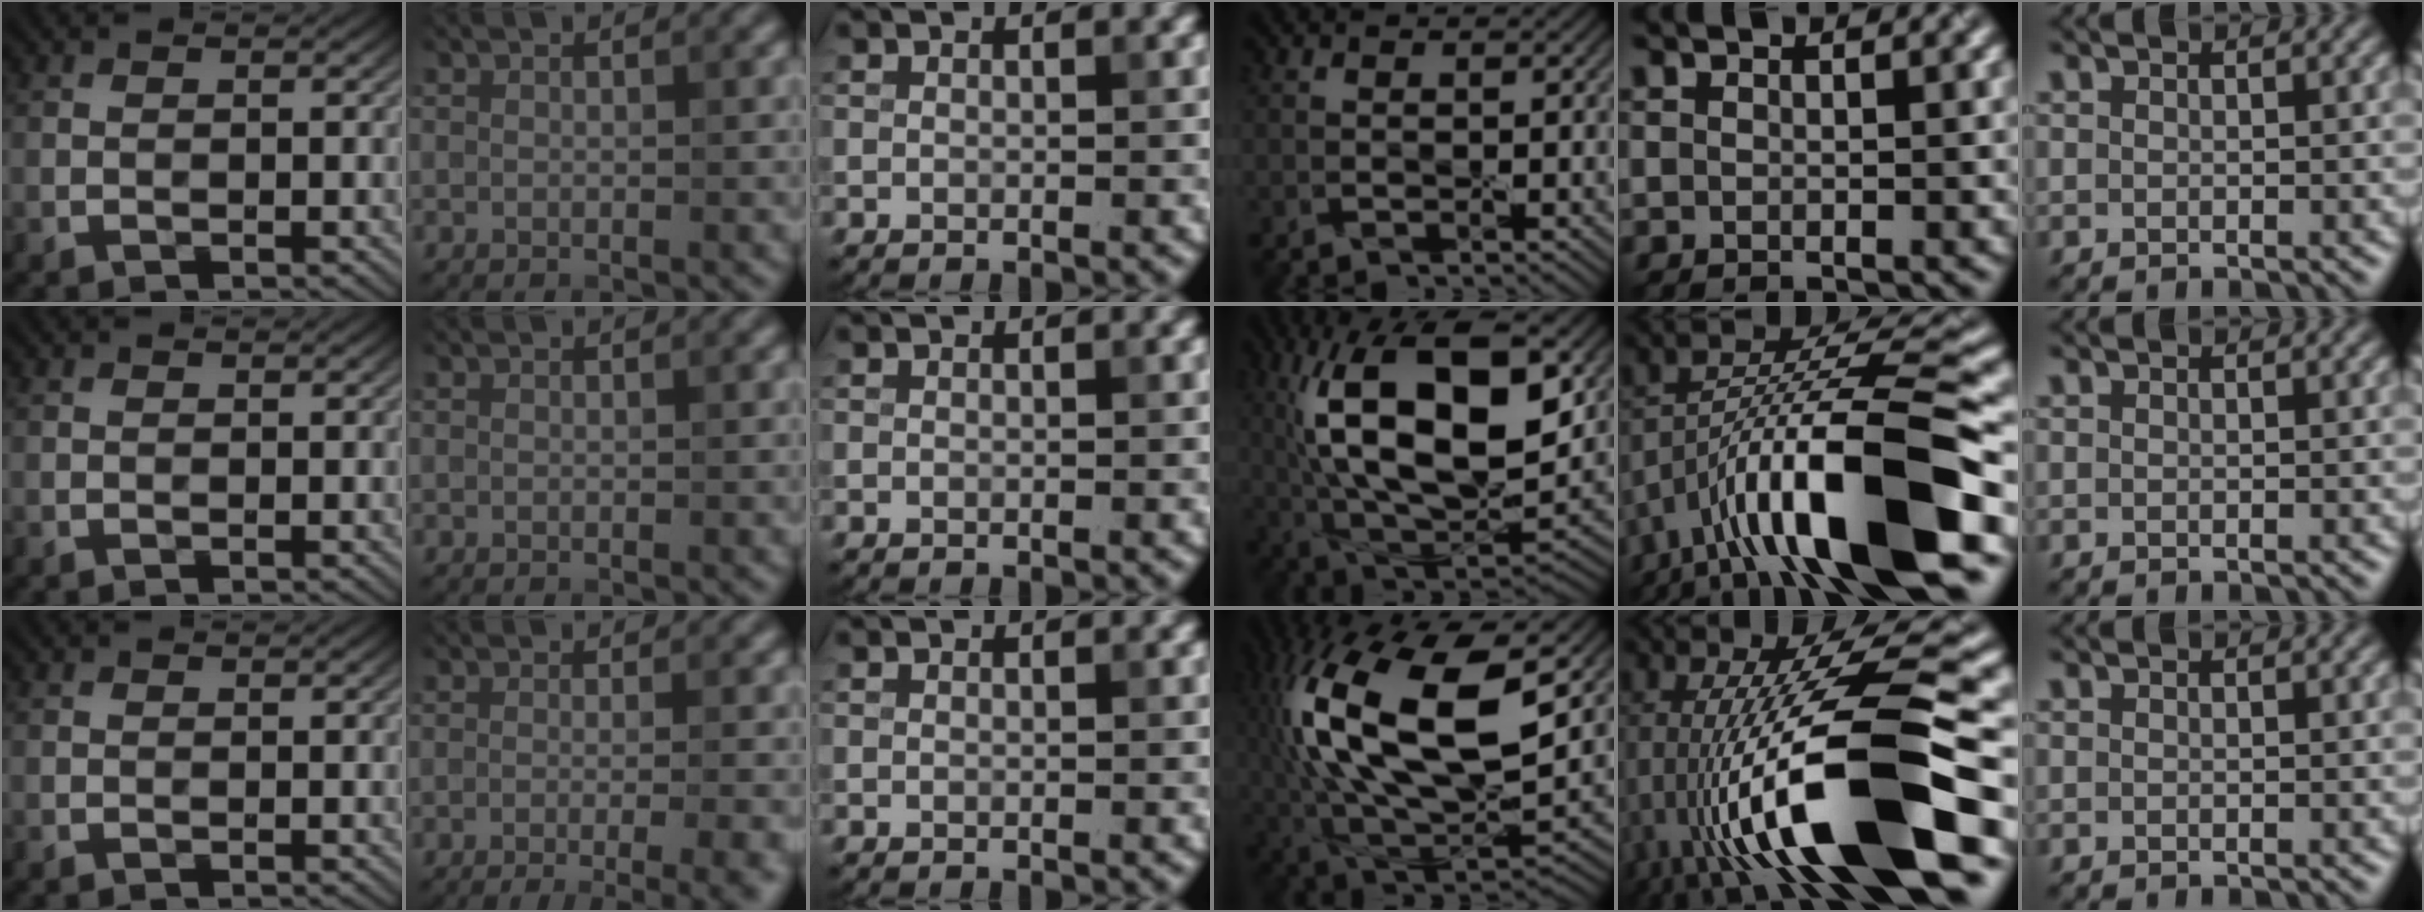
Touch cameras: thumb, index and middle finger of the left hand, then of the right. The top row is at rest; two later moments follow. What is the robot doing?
{"motion": "peel", "object": "tape"}